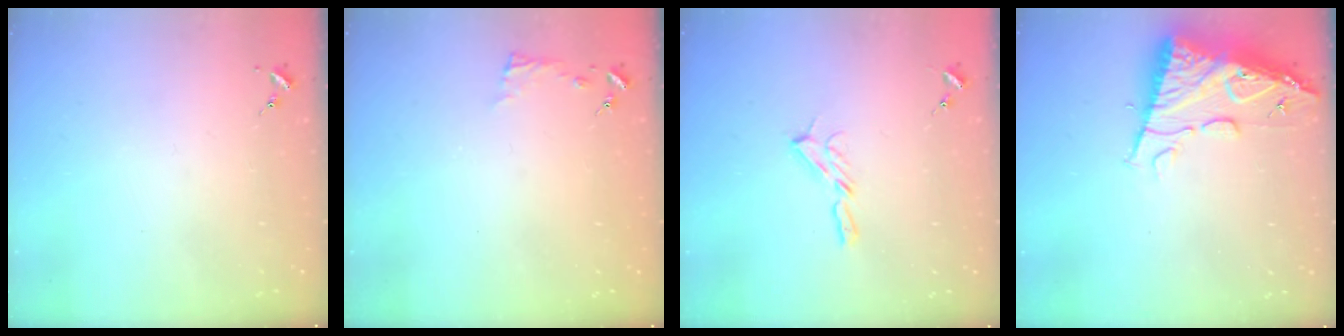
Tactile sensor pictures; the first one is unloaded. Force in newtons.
{"total": 4.0, "press": 4.0, "slide": 0.4}
{"total": 5.4, "press": 5.4, "slide": 0.5}
{"total": 14.0, "press": 13.9, "slide": 1.4}